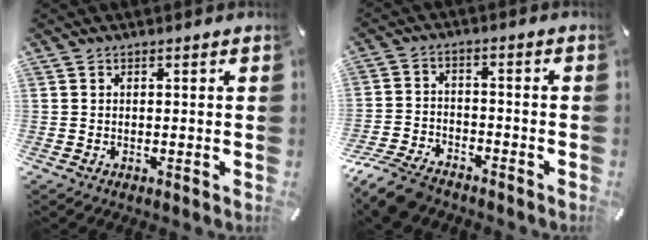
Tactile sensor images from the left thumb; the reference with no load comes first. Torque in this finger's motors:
{"motor_torque": [-0.26, 0.35, 0.14, 0.17, 0.01]}